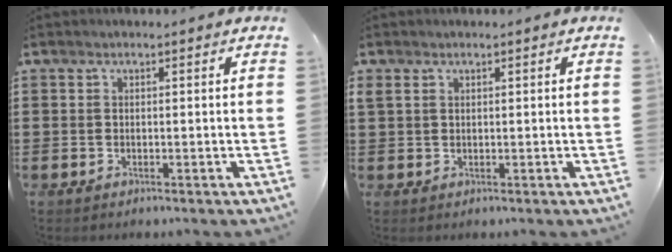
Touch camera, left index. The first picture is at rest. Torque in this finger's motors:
{"motor_torque": [1.41, -0.73, 0.58, 0.21]}